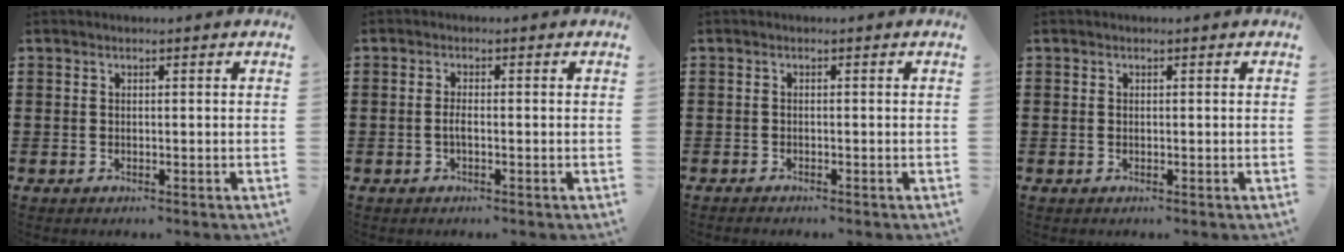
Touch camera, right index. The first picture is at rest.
{"total": 1.6, "force": [-0.4, 0.3, 1.5], "torque": [-0.037, -0.004, -0.011]}
{"total": 0.6, "force": [-0.6, 0.1, 0.0], "torque": [-0.001, 0.001, -0.013]}
{"total": 0.0}